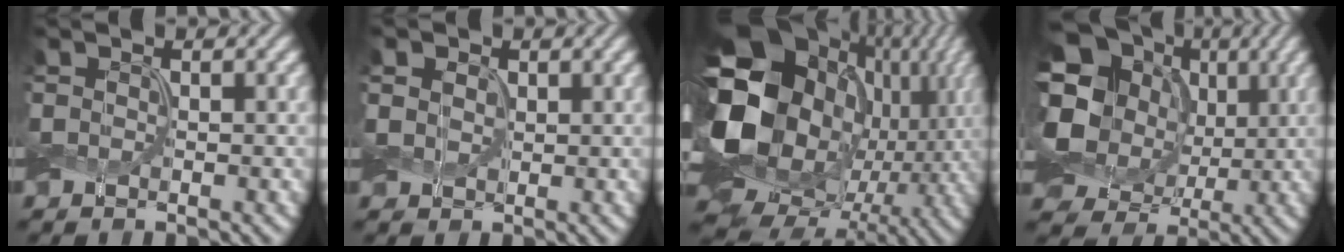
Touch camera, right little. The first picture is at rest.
{"total": 1.8, "force": [0.4, 1.5, 0.9], "torque": [-0.024, 0.001, 0.001]}
{"total": 20.9, "force": [1.5, 16.4, 12.8], "torque": [-0.262, -0.021, 0.035]}
{"total": 15.8, "force": [2.0, 14.0, 7.1], "torque": [-0.197, 0.029, 0.023]}